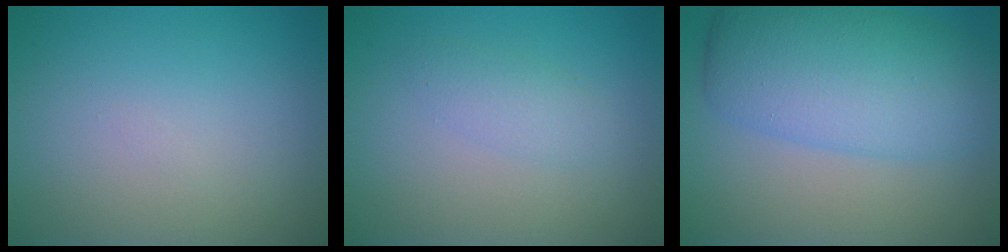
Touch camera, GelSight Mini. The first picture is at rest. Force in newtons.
{"total": 1.7, "press": 1.7, "slide": 0.1}
{"total": 8.2, "press": 8.2, "slide": 0.1}